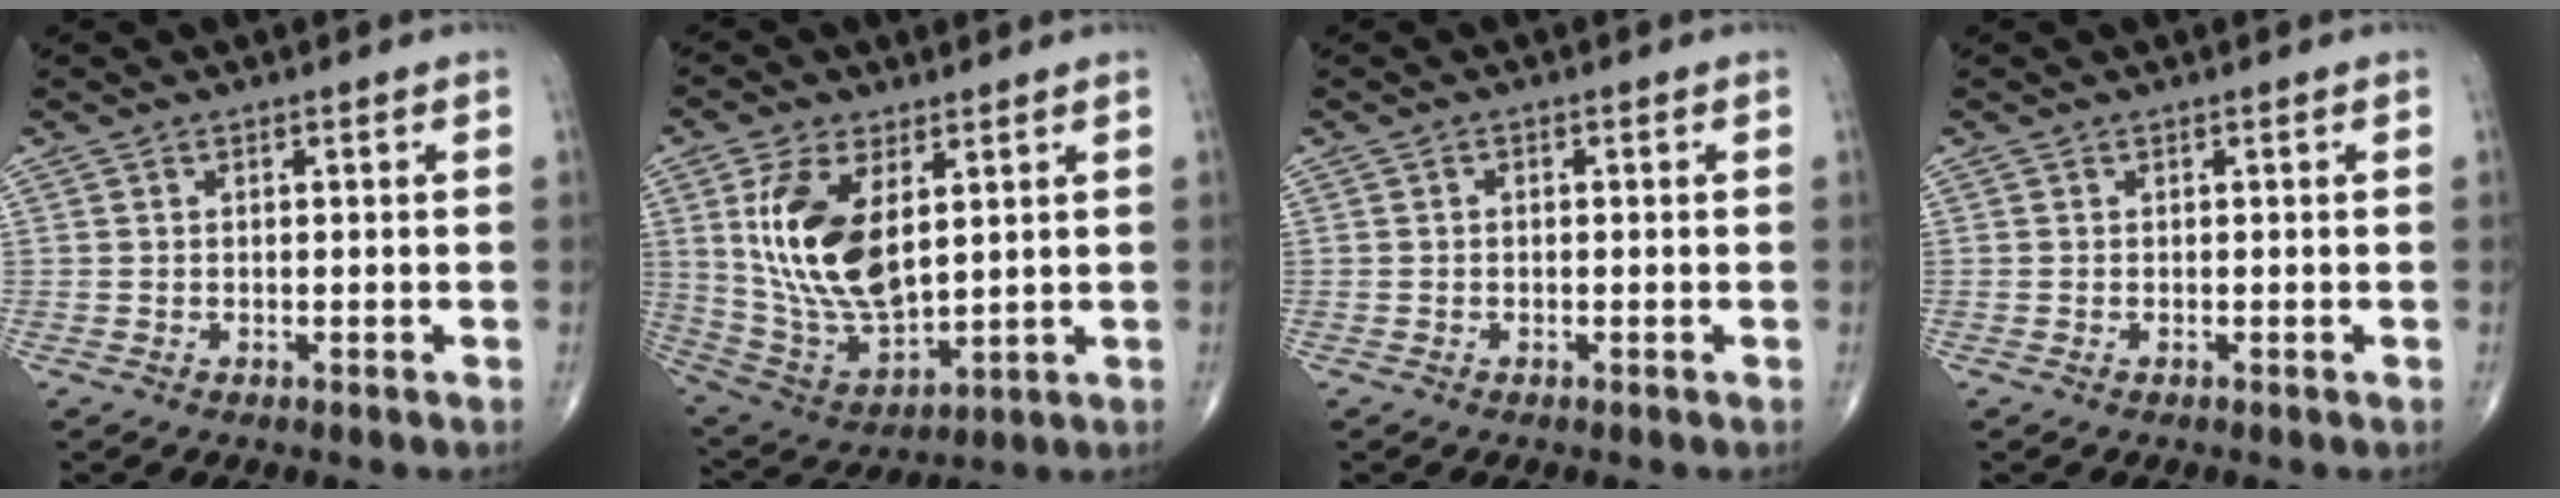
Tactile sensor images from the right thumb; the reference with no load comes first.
{"total": 16.5, "force": [4.3, 8.6, 13.4], "torque": [-0.249, -0.021, 0.098]}
{"total": 0.6, "force": [-0.1, 0.4, 0.4], "torque": [-0.001, 0.003, -0.006]}
{"total": 0.0}